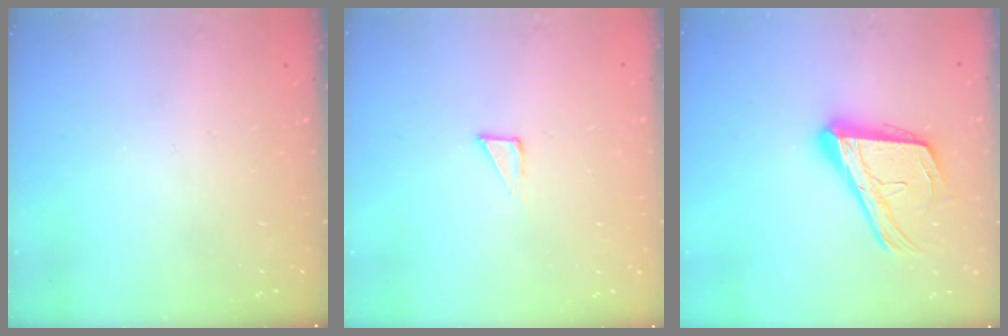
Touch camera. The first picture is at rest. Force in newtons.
{"total": 2.3, "press": 2.3, "slide": 0.1}
{"total": 19.8, "press": 19.7, "slide": 2.6}